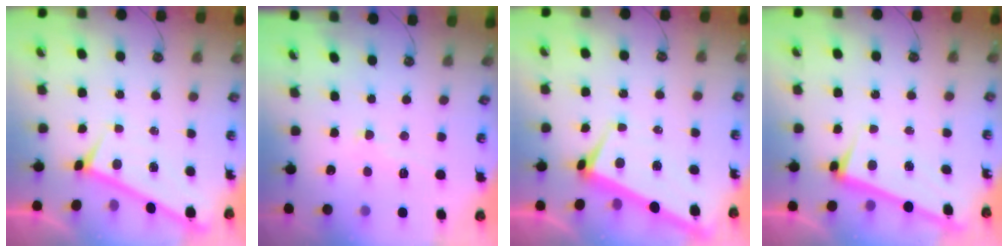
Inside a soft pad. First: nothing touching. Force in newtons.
{"total": 2.1, "press": 2.1, "slide": 0.5}
{"total": 1.6, "press": 1.2, "slide": 0.9}
{"total": 2.7, "press": 2.6, "slide": 0.7}